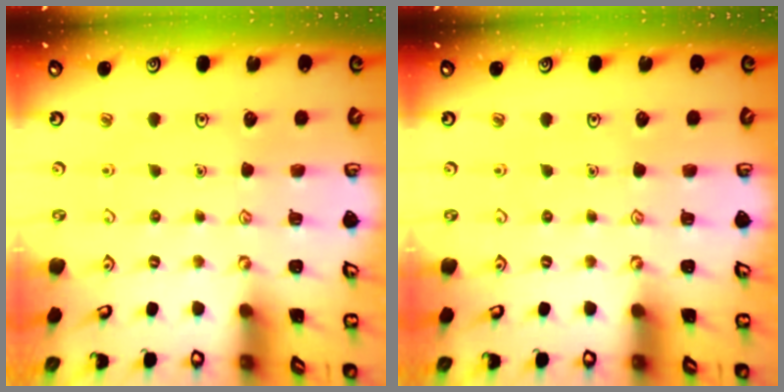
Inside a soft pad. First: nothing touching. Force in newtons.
{"total": 0.0}